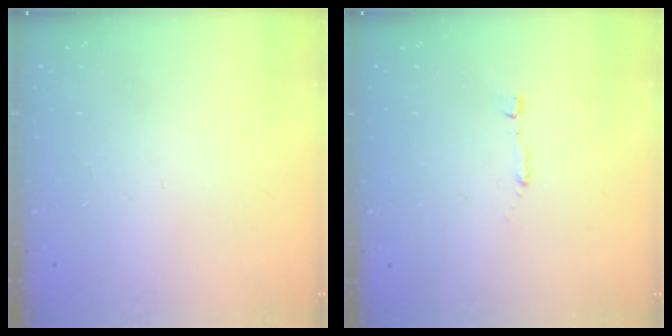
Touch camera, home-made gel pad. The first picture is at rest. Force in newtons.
{"total": 1.1, "press": 1.1, "slide": 0.1}